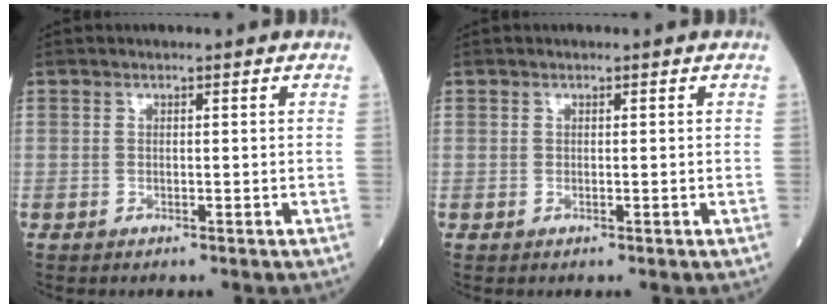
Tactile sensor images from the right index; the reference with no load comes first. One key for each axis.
{"total": 0.0}